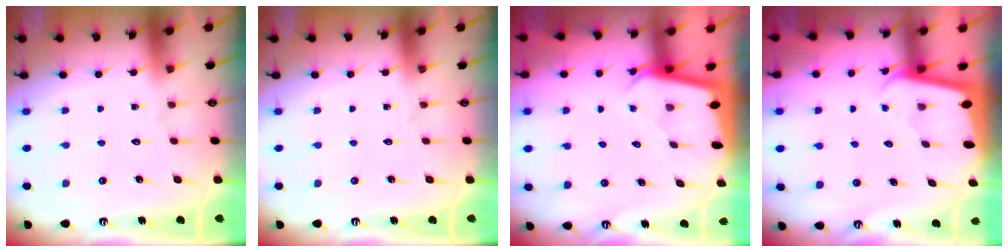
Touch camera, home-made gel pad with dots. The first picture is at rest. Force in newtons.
{"total": 0.0}
{"total": 2.1, "press": 2.1, "slide": 0.0}
{"total": 1.8, "press": 1.8, "slide": 0.1}